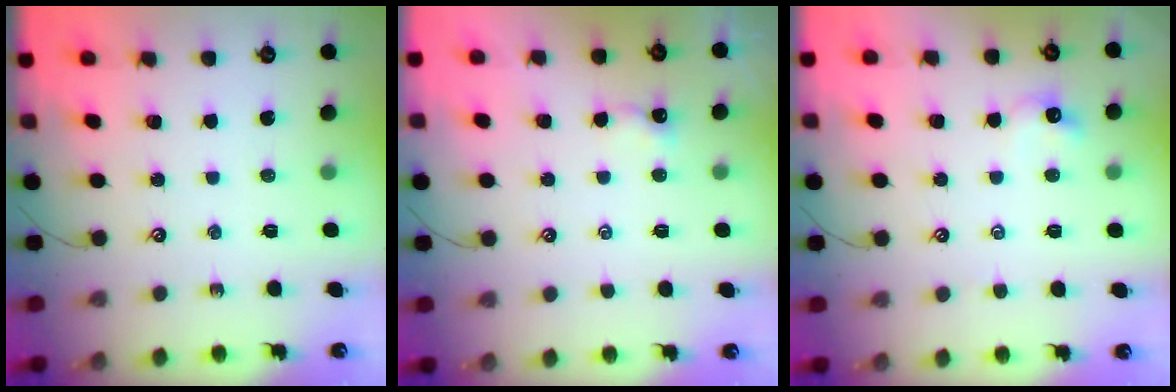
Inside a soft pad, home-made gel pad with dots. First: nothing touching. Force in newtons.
{"total": 2.2, "press": 2.2, "slide": 0.2}
{"total": 1.0, "press": 0.9, "slide": 0.5}